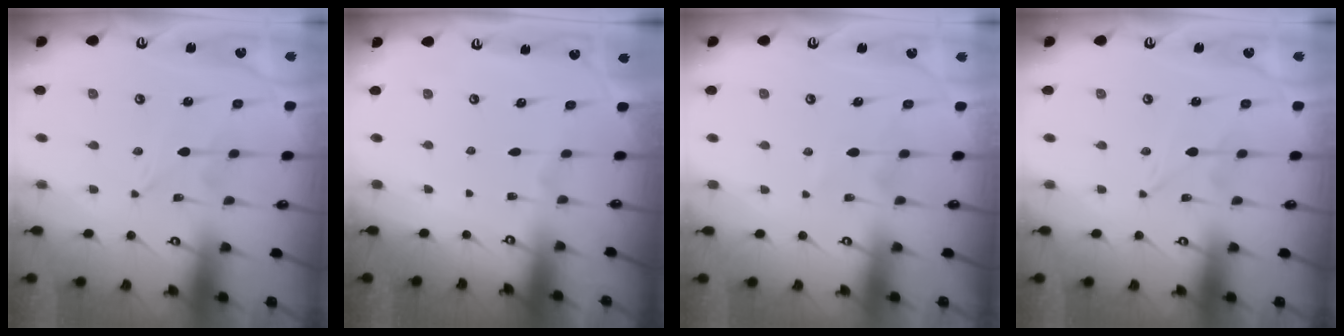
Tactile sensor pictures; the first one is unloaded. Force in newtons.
{"total": 0.0}
{"total": 3.7, "press": 3.6, "slide": 0.5}
{"total": 0.0}